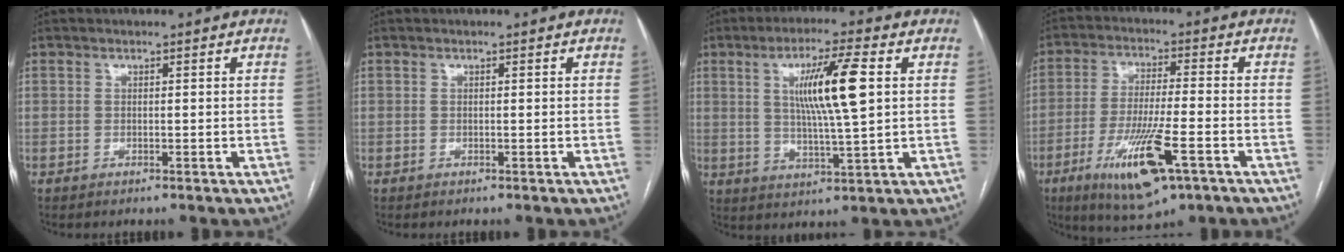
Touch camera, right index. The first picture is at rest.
{"total": 0.0}
{"total": 10.9, "force": [2.6, 0.3, 10.6], "torque": [-0.189, -0.001, 0.046]}
{"total": 13.1, "force": [-6.0, 2.3, 11.4], "torque": [-0.217, -0.023, -0.096]}